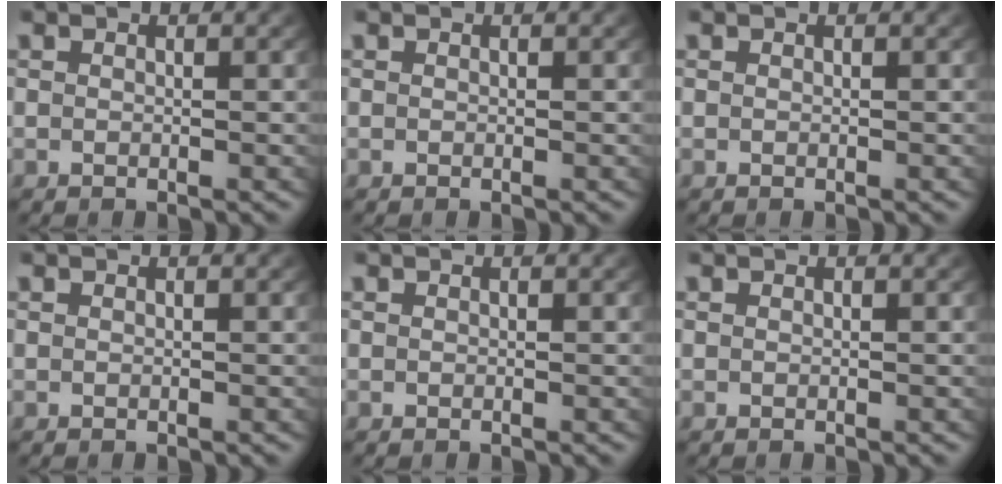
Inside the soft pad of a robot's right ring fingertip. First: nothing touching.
{"total": 0.0}
{"total": 0.0}
{"total": 0.0}
{"total": 0.0}
{"total": 0.0}